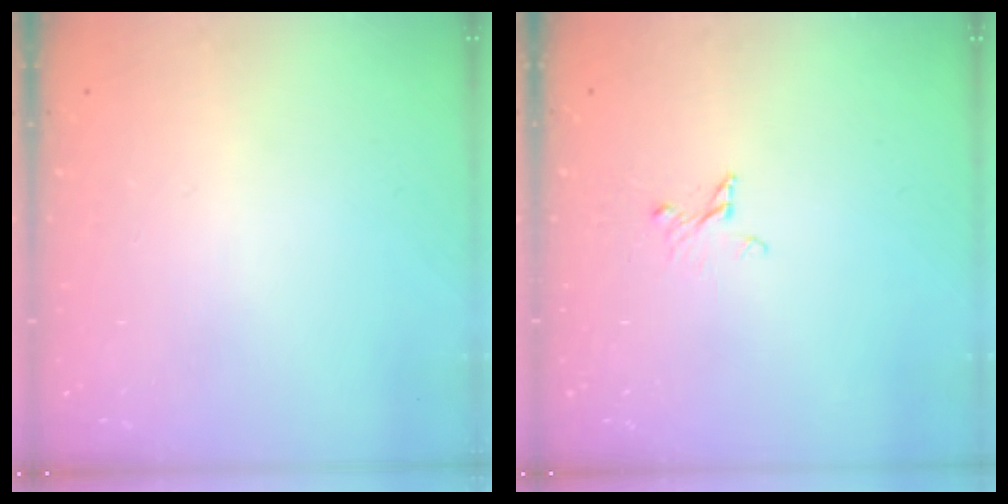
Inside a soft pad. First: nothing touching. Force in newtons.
{"total": 2.8, "press": 2.7, "slide": 0.3}